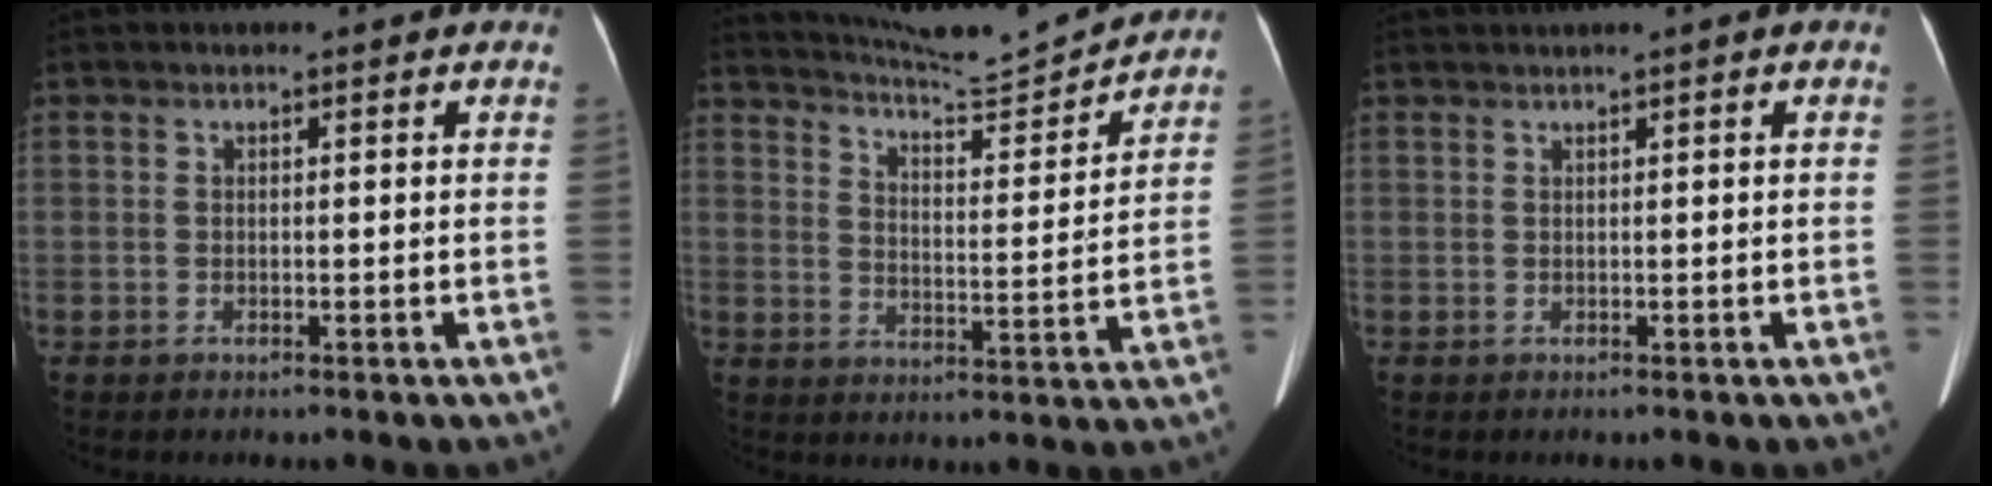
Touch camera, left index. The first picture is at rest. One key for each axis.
{"total": 13.5, "fx": 13.2, "fy": -1.2, "fz": 2.7, "tx": -0.054, "ty": -0.026, "tz": 0.199}
{"total": 1.1, "fx": 0.6, "fy": -0.2, "fz": 0.9, "tx": -0.021, "ty": 0.010, "tz": 0.017}